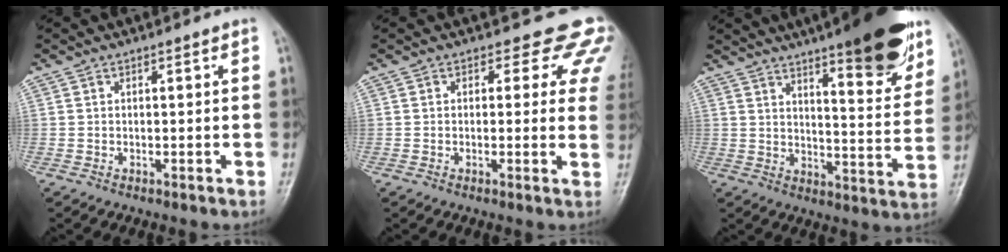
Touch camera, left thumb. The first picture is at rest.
{"total": 8.1, "force": [5.4, 5.0, 3.4], "torque": [0.010, -0.015, 0.033]}
{"total": 18.9, "force": [12.7, 4.0, 13.4], "torque": [-0.146, -0.067, 0.179]}